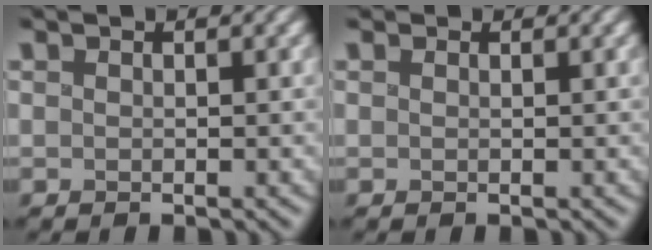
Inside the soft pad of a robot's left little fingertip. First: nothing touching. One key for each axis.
{"total": 0.7, "fx": 0.5, "fy": 0.4, "fz": 0.1, "tx": -0.004, "ty": 0.001, "tz": 0.008}